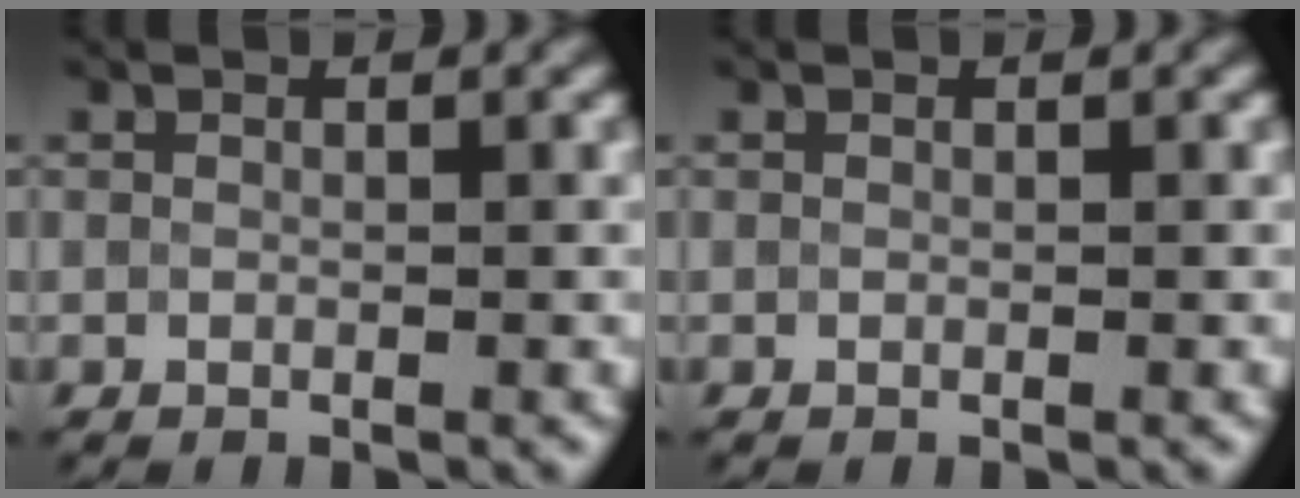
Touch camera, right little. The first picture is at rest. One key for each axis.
{"total": 0.0}